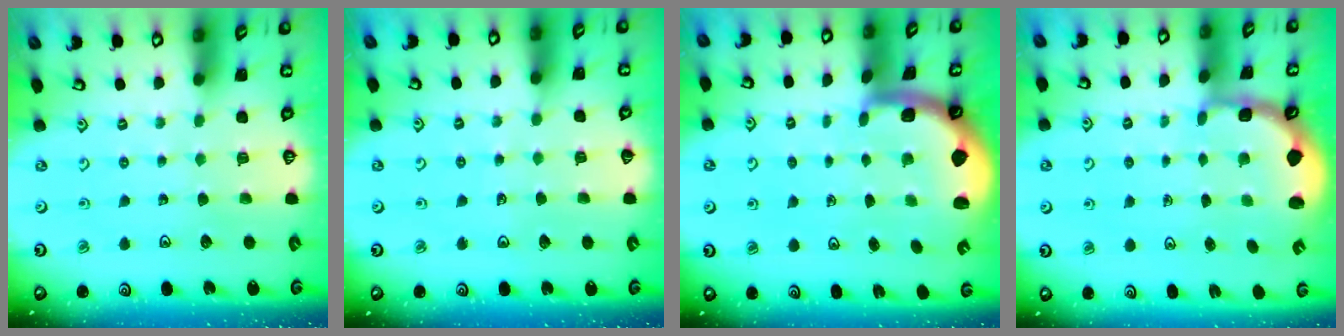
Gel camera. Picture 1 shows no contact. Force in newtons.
{"total": 2.9, "press": 2.9, "slide": 0.2}
{"total": 1.7, "press": 1.6, "slide": 0.3}
{"total": 2.2, "press": 1.9, "slide": 1.1}